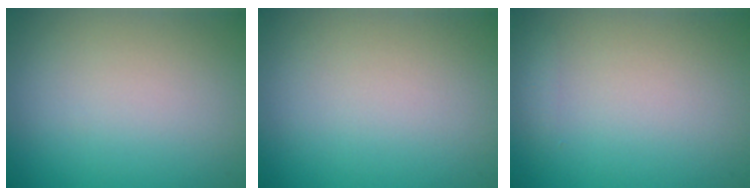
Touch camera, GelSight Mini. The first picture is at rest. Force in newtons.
{"total": 0.0}
{"total": 0.6, "press": 0.6, "slide": 0.0}